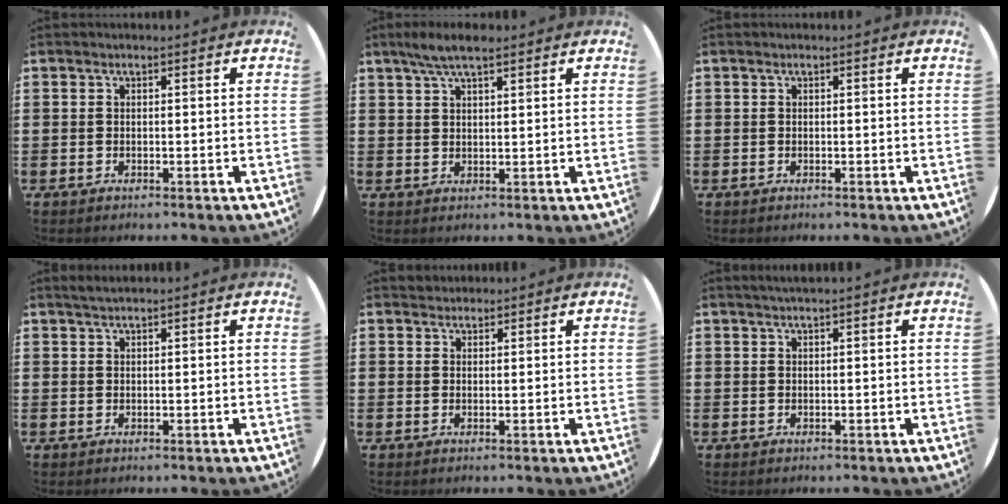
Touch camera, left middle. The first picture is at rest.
{"total": 4.3, "force": [3.2, 1.0, 2.8], "torque": [-0.060, 0.007, 0.056]}
{"total": 0.0}
{"total": 1.1, "force": [1.0, -0.1, 0.4], "torque": [-0.008, 0.002, 0.018]}
{"total": 1.1, "force": [1.1, 0.3, -0.2], "torque": [0.010, 0.000, 0.020]}
{"total": 0.9, "force": [0.7, -0.2, 0.6], "torque": [-0.008, 0.001, 0.013]}